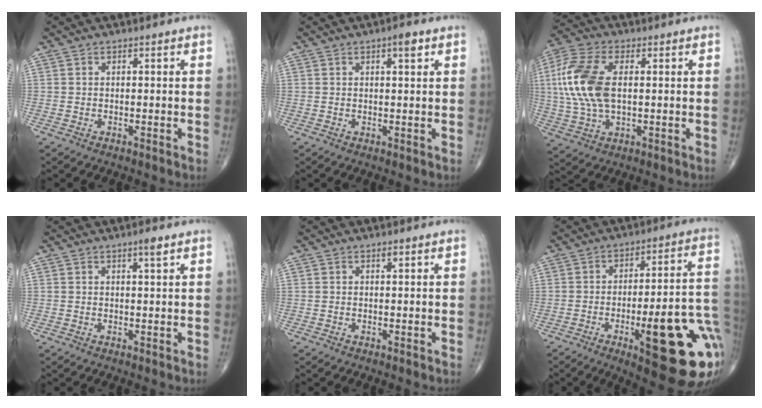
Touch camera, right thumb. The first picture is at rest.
{"total": 2.5, "force": [1.3, 0.7, 2.0], "torque": [-0.023, -0.002, 0.017]}
{"total": 14.8, "force": [1.6, 8.0, 12.3], "torque": [-0.279, 0.009, 0.031]}
{"total": 1.7, "force": [1.0, 0.1, 1.4], "torque": [-0.020, -0.004, 0.017]}
{"total": 0.7, "force": [0.4, 0.2, 0.5], "torque": [-0.004, 0.001, 0.005]}
{"total": 24.5, "force": [-7.3, 6.5, 22.4], "torque": [-0.243, 0.016, -0.084]}